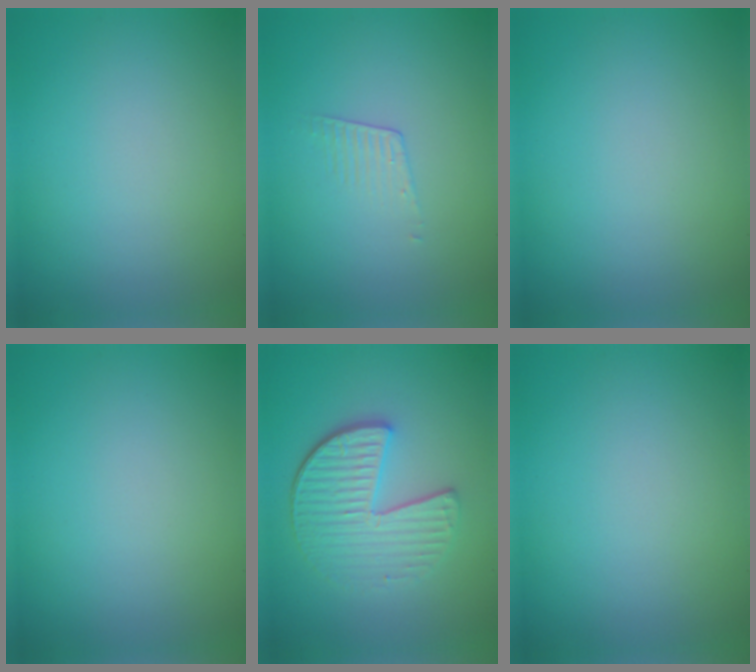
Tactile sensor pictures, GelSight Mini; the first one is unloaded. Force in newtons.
{"total": 1.1, "press": 0.2, "slide": 1.1}
{"total": 0.0}
{"total": 0.0}
{"total": 4.9, "press": 4.0, "slide": 2.8}
{"total": 0.0}